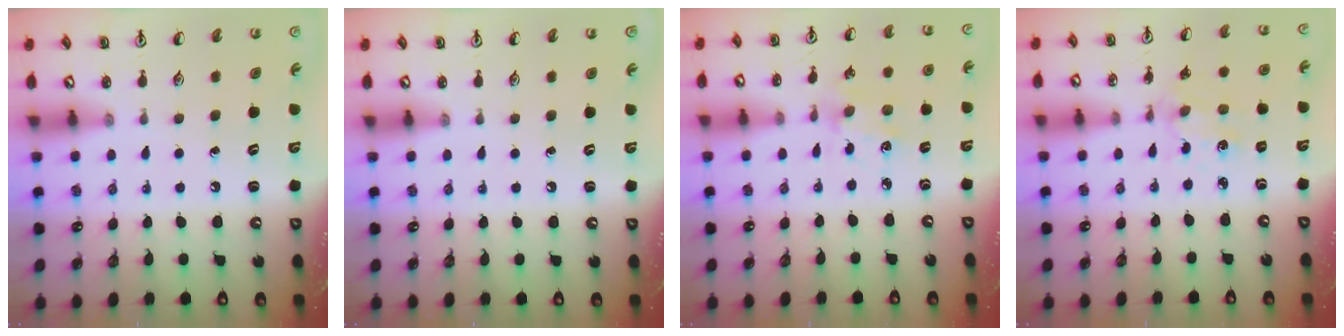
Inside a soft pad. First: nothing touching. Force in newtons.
{"total": 0.0}
{"total": 3.2, "press": 3.2, "slide": 0.4}
{"total": 2.1, "press": 2.1, "slide": 0.4}